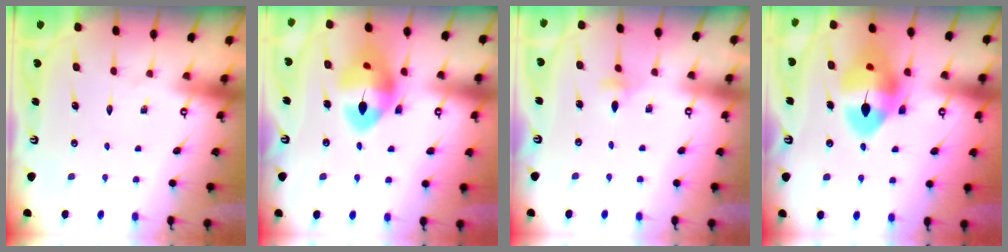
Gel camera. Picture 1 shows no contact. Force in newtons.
{"total": 14.9, "press": 14.8, "slide": 1.9}
{"total": 4.0, "press": 3.8, "slide": 1.2}
{"total": 14.3, "press": 14.2, "slide": 1.4}